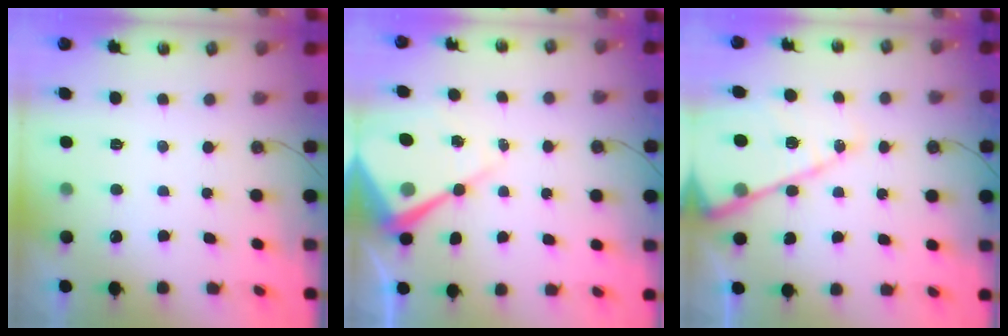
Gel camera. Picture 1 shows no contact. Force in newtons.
{"total": 13.5, "press": 13.5, "slide": 1.0}
{"total": 16.6, "press": 16.5, "slide": 1.7}